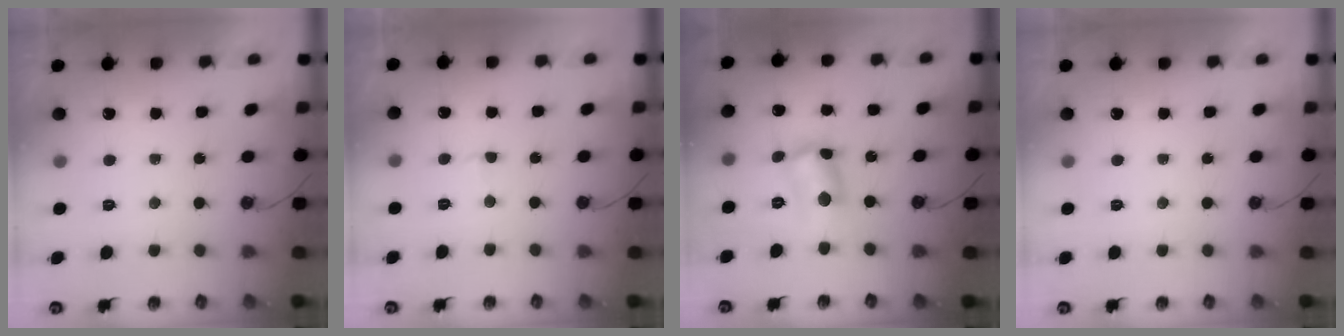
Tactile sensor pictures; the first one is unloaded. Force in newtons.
{"total": 4.0, "press": 2.3, "slide": 3.3}
{"total": 8.5, "press": 8.5, "slide": 0.4}
{"total": 0.0}